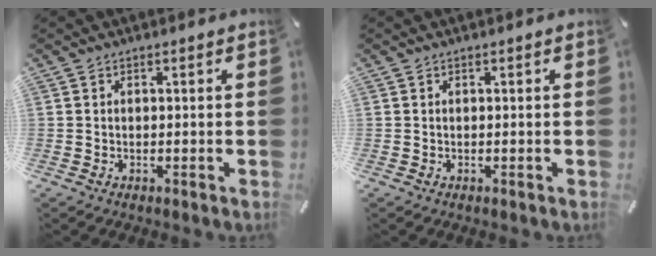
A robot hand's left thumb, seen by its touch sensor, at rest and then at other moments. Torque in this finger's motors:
{"motor_torque": [-0.09, -0.04, 0.00, -0.01, 0.00]}